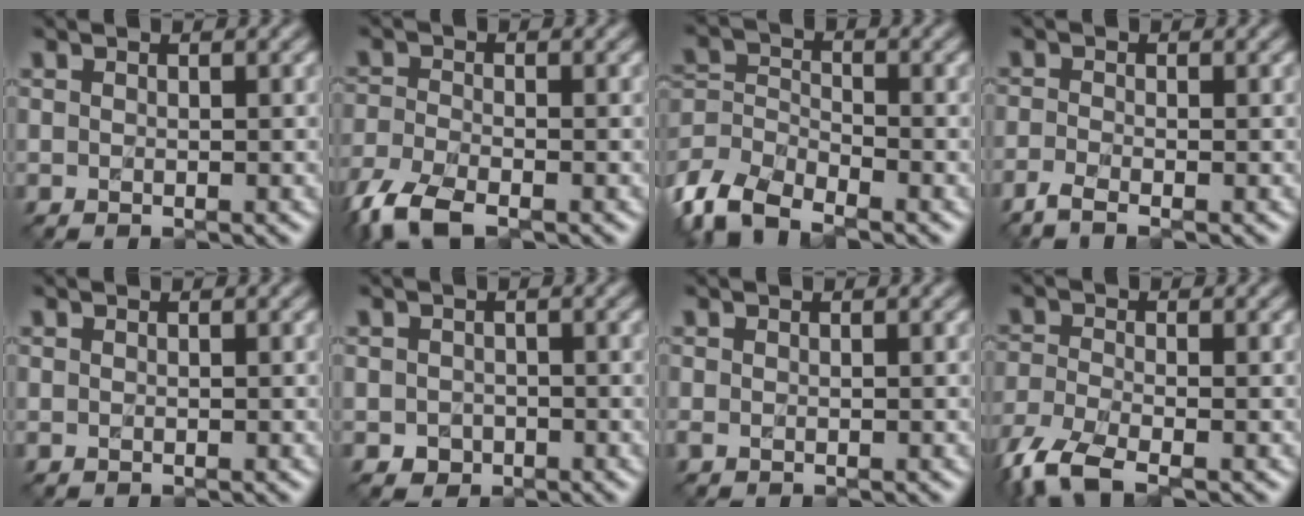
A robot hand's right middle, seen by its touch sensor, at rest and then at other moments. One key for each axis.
{"total": 5.1, "fx": -3.9, "fy": 1.7, "fz": 2.8, "tx": -0.073, "ty": -0.009, "tz": -0.087}
{"total": 5.9, "fx": -4.6, "fy": 2.5, "fz": 2.8, "tx": -0.066, "ty": 0.003, "tz": -0.102}
{"total": 2.1, "fx": -1.7, "fy": 0.3, "fz": 1.1, "tx": -0.030, "ty": -0.005, "tz": -0.048}
{"total": 0.0}
{"total": 0.9, "fx": -0.4, "fy": 0.8, "fz": -0.2, "tx": 0.002, "ty": 0.005, "tz": -0.009}
{"total": 0.0}
{"total": 5.3, "fx": -4.0, "fy": 1.5, "fz": 3.2, "tx": -0.083, "ty": -0.011, "tz": -0.090}